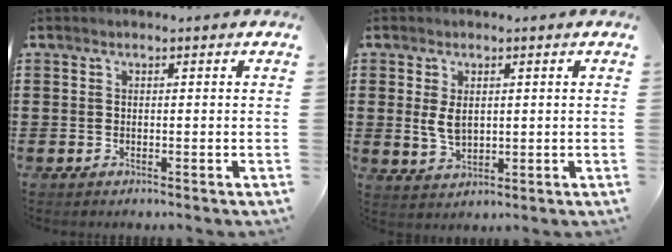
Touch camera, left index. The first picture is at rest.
{"total": 3.9, "force": [0.6, 2.5, 3.0], "torque": [-0.070, 0.004, 0.008]}